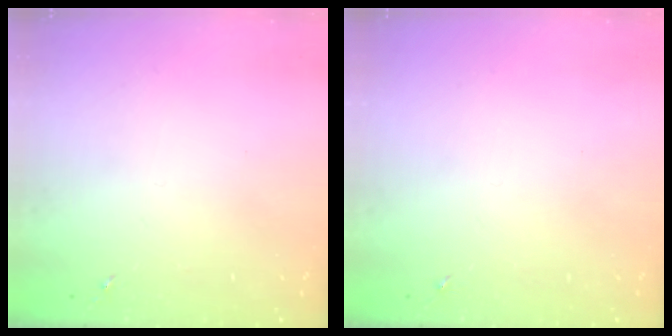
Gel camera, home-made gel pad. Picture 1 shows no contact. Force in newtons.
{"total": 0.0}